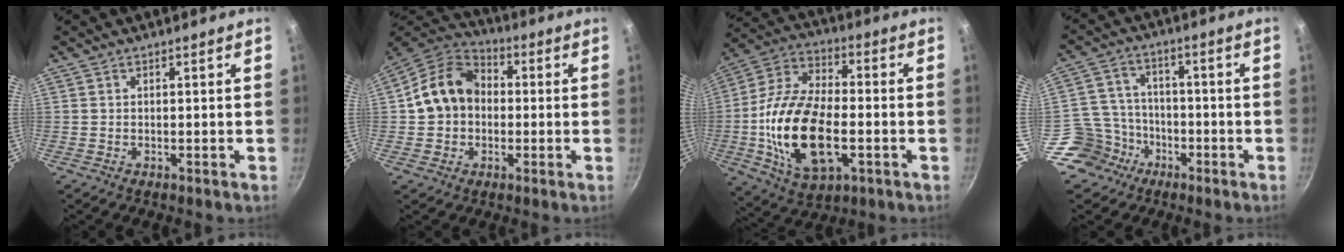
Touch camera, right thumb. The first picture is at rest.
{"total": 12.9, "force": [0.3, 10.3, 7.7], "torque": [-0.104, 0.033, -0.012]}
{"total": 21.2, "force": [-4.0, 11.2, 17.5], "torque": [-0.330, 0.024, -0.073]}
{"total": 9.2, "force": [-5.0, 7.6, 1.2], "torque": [0.006, 0.051, -0.095]}